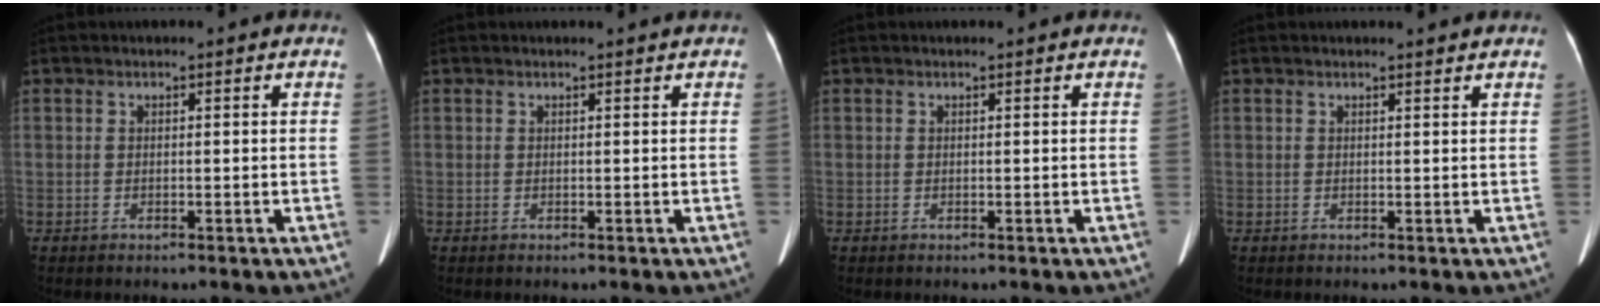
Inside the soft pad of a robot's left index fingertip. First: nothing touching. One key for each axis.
{"total": 2.6, "fx": 2.4, "fy": 0.1, "fz": 0.9, "tx": -0.013, "ty": 0.019, "tz": 0.022}
{"total": 1.1, "fx": 0.9, "fy": -0.1, "fz": 0.5, "tx": -0.008, "ty": 0.013, "tz": 0.017}
{"total": 2.3, "fx": 2.2, "fy": -0.1, "fz": 0.7, "tx": -0.011, "ty": 0.003, "tz": 0.026}